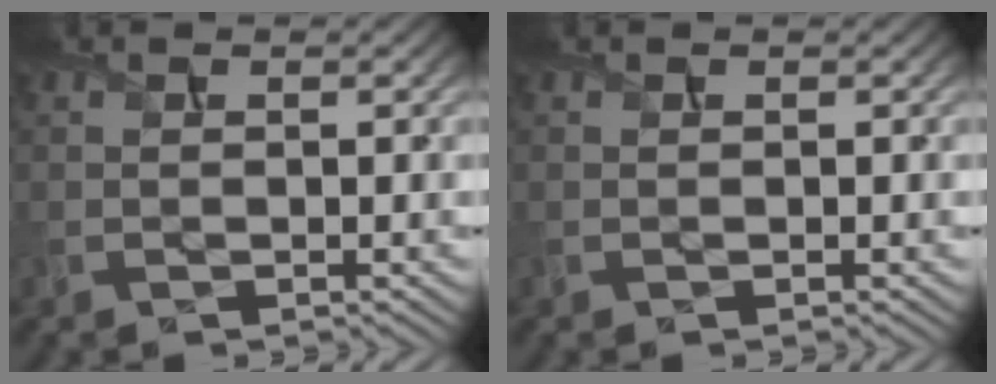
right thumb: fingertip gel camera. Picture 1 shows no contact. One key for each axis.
{"total": 0.0}